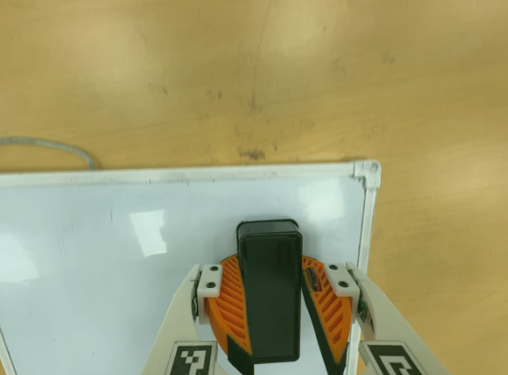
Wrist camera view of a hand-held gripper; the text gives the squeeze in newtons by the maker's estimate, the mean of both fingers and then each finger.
{"total": 13.6, "left": 15.4, "right": 11.8}